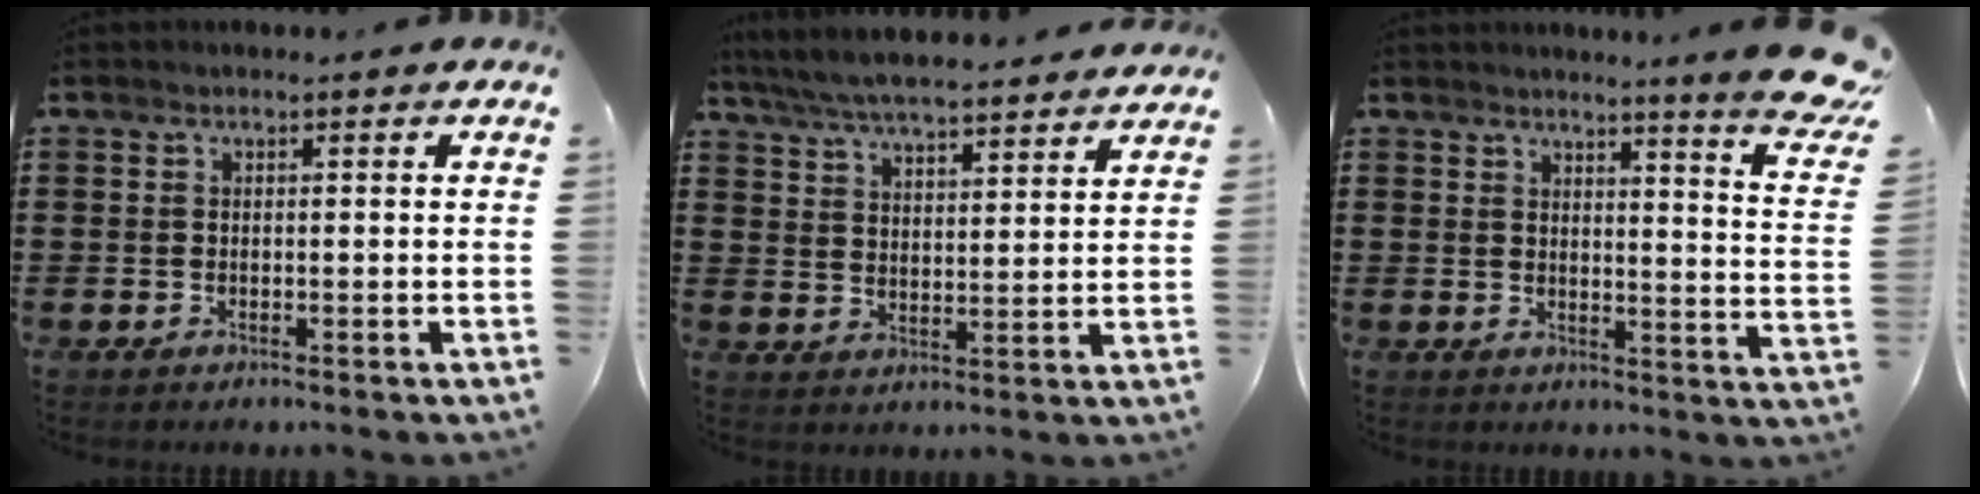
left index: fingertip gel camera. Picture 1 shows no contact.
{"total": 5.8, "force": [5.6, 0.1, 1.4], "torque": [-0.052, -0.030, 0.099]}
{"total": 6.5, "force": [5.4, -1.1, 3.5], "torque": [-0.064, -0.043, 0.087]}